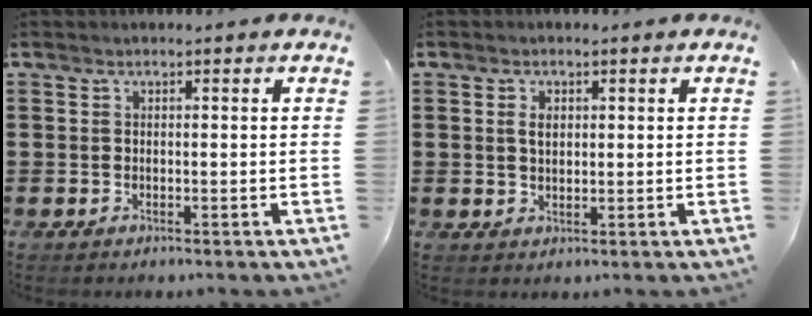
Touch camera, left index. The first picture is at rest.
{"total": 2.2, "force": [0.7, 1.3, 1.7], "torque": [-0.037, 0.007, 0.011]}